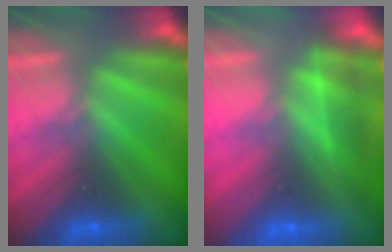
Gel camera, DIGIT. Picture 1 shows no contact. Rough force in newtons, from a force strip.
{"total": 2.2}